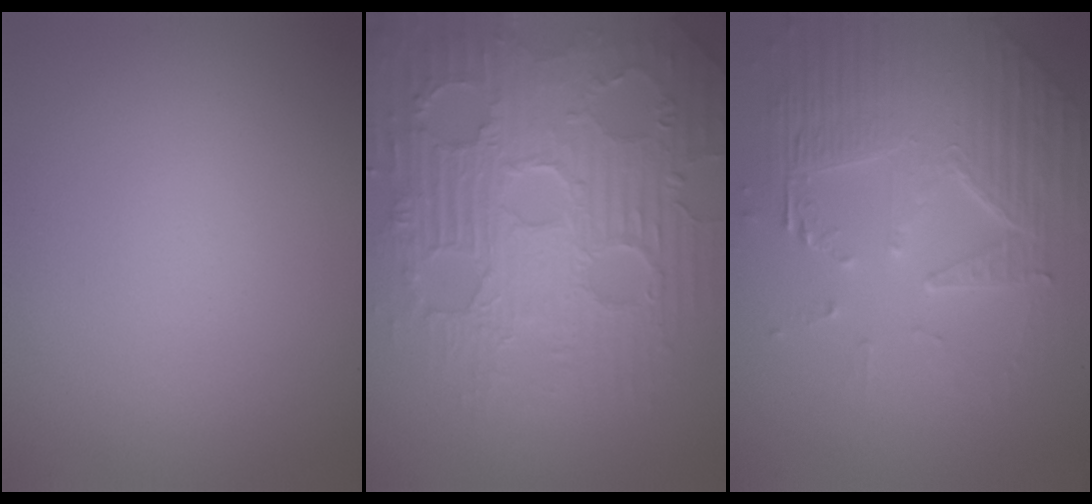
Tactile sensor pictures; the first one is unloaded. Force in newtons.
{"total": 9.2, "press": 6.8, "slide": 6.2}
{"total": 6.7, "press": 5.1, "slide": 4.3}